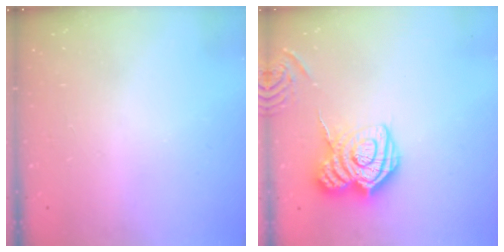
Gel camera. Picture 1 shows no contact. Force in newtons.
{"total": 12.0, "press": 12.0, "slide": 0.9}